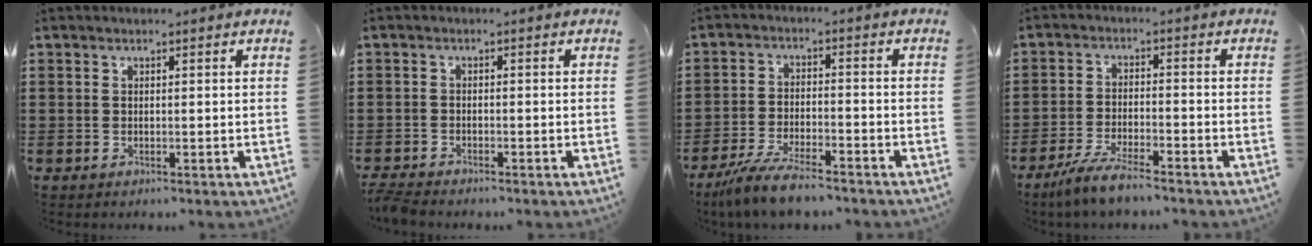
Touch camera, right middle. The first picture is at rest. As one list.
[{"total": 1.9, "force": [-1.8, 0.2, 0.4], "torque": [-0.017, -0.002, -0.040]}, {"total": 6.3, "force": [-5.5, 0.7, 2.9], "torque": [-0.074, -0.008, -0.107]}, {"total": 5.3, "force": [-4.6, 0.2, 2.7], "torque": [-0.064, -0.012, -0.089]}]